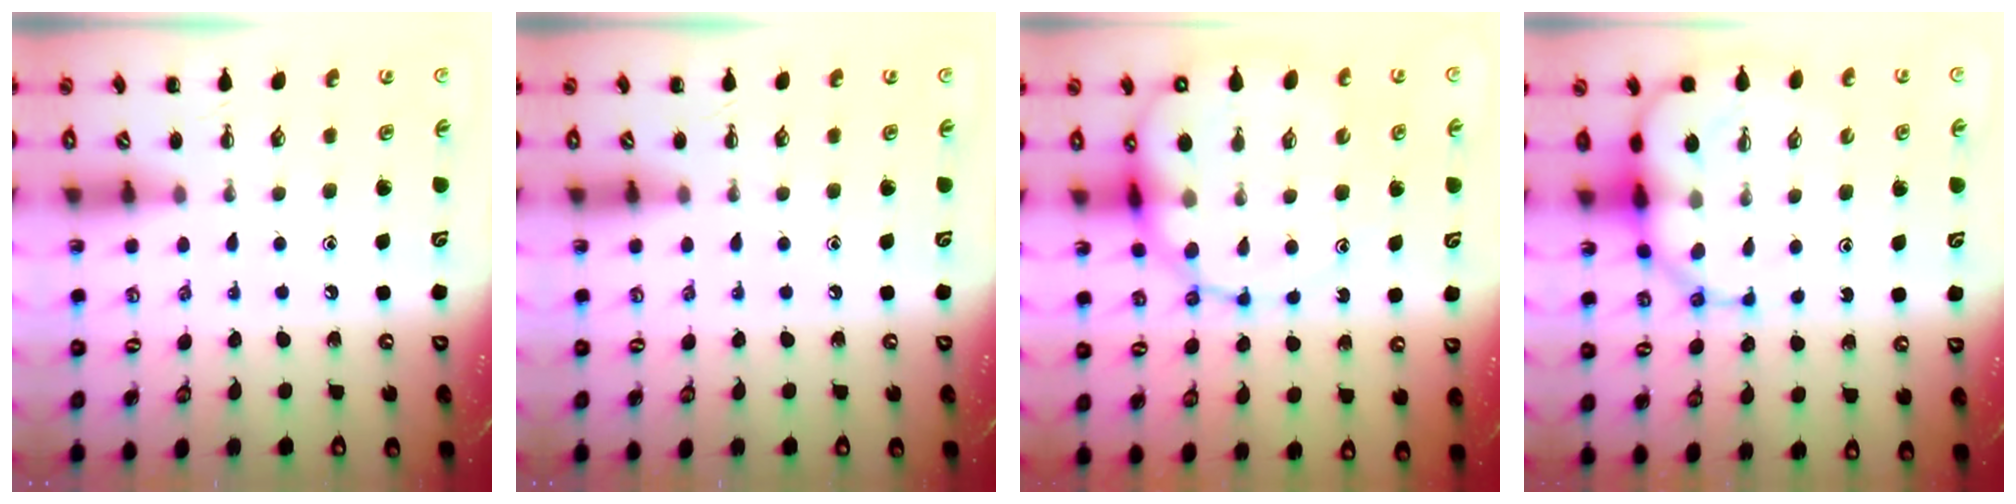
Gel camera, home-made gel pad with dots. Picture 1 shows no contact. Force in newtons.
{"total": 0.0}
{"total": 16.0, "press": 15.6, "slide": 3.4}
{"total": 10.3, "press": 9.9, "slide": 3.1}